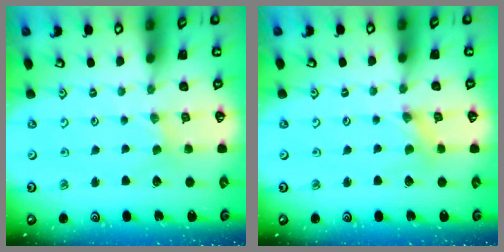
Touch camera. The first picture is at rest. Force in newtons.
{"total": 0.0}